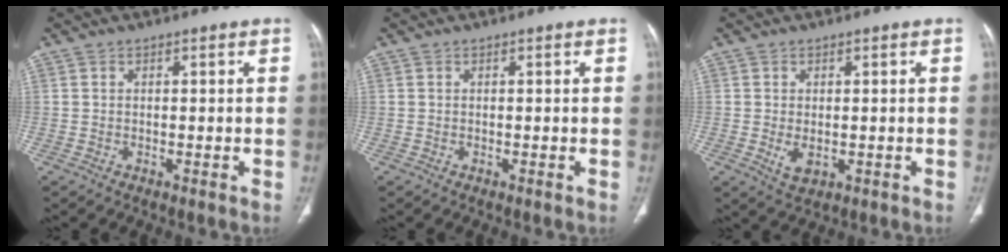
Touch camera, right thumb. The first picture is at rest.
{"total": 0.0}
{"total": 3.1, "force": [-0.4, 1.9, 2.4], "torque": [-0.040, -0.005, 0.003]}